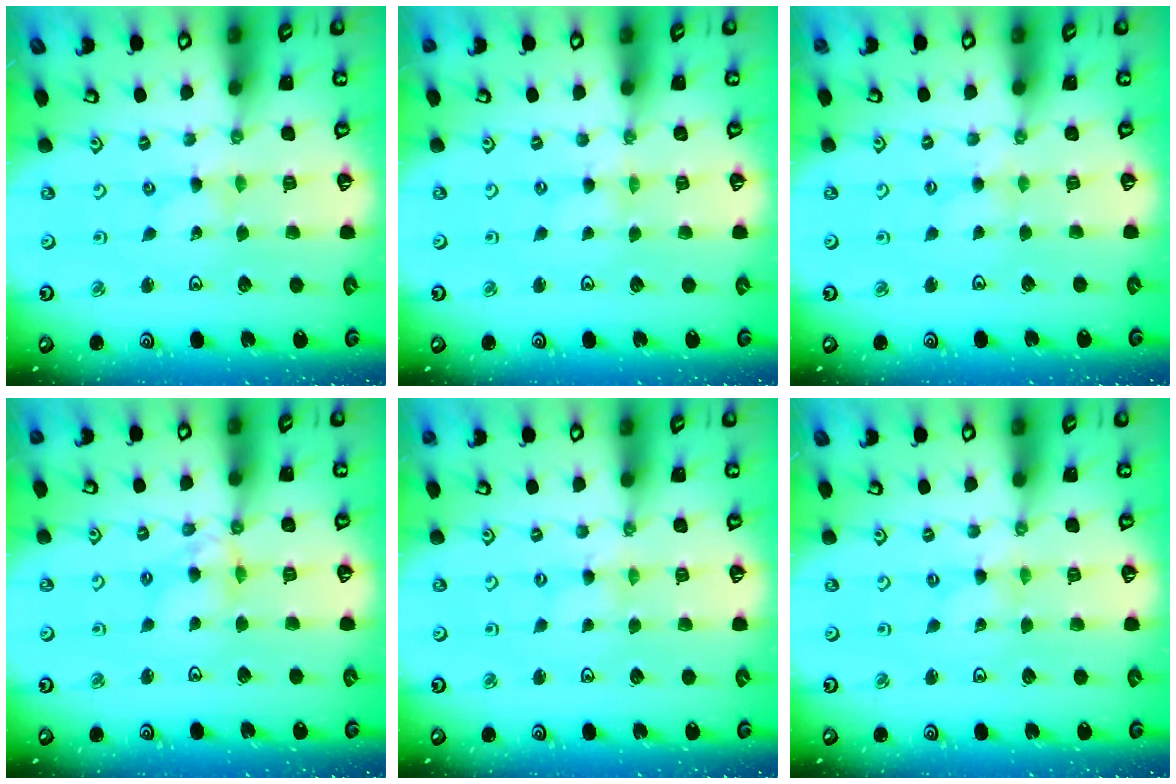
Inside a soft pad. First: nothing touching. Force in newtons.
{"total": 0.0}
{"total": 1.7, "press": 1.7, "slide": 0.4}
{"total": 7.2, "press": 7.2, "slide": 0.6}
{"total": 0.0}
{"total": 0.0}